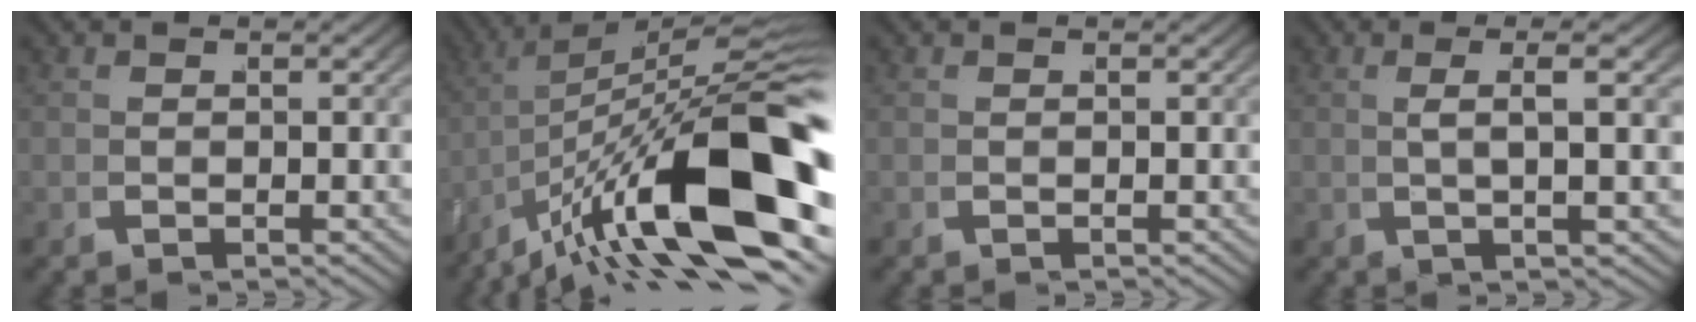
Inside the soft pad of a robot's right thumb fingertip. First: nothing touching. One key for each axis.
{"total": 17.3, "fx": -2.7, "fy": 8.6, "fz": 14.8, "tx": -0.215, "ty": -0.034, "tz": -0.022}
{"total": 0.0}
{"total": 3.6, "fx": 1.3, "fy": 0.1, "fz": 3.3, "tx": -0.063, "ty": 0.015, "tz": 0.019}